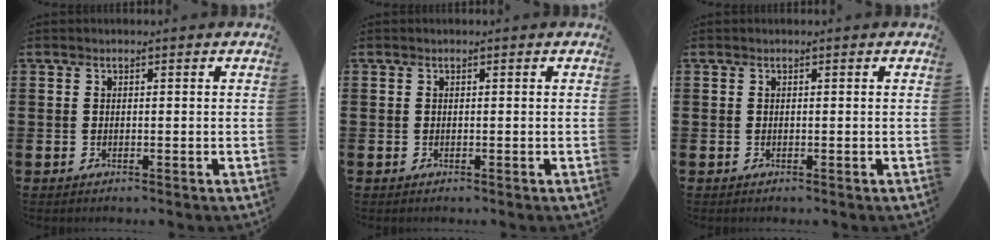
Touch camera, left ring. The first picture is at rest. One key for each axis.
{"total": 0.0}
{"total": 0.0}